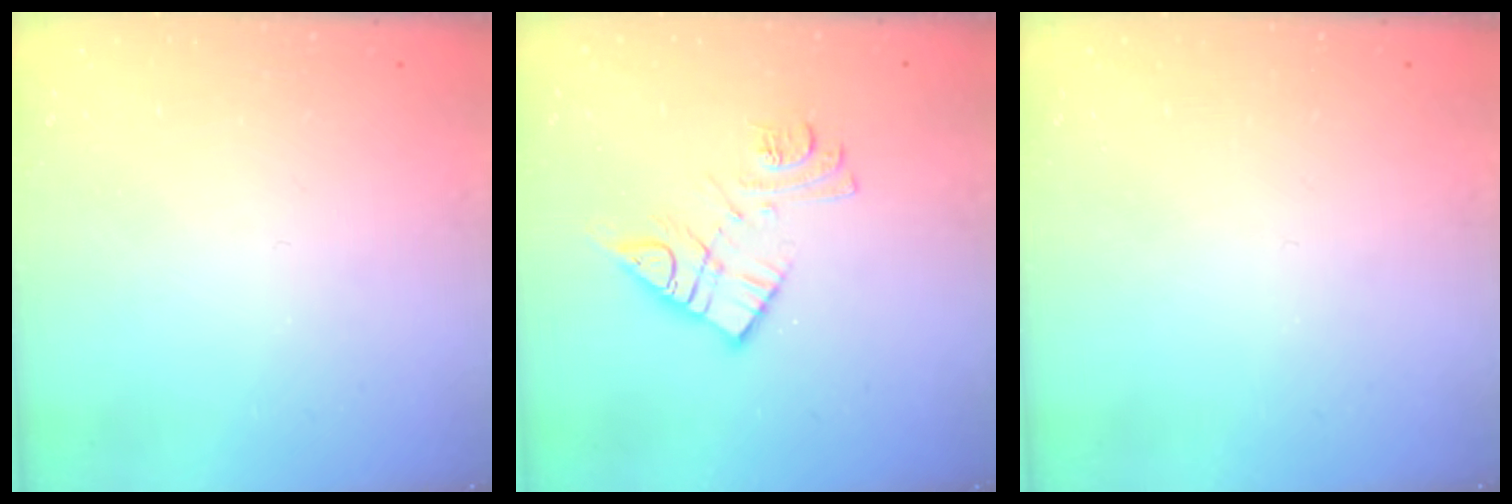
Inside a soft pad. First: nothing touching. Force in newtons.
{"total": 11.7, "press": 11.7, "slide": 0.9}
{"total": 0.0}